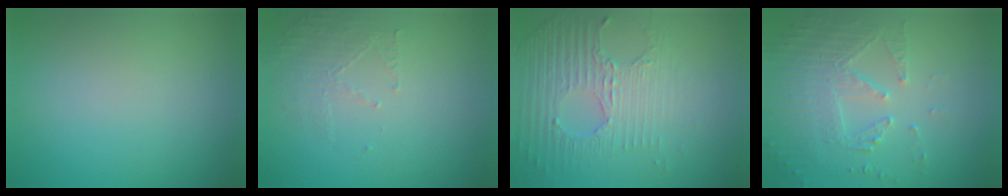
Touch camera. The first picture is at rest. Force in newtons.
{"total": 1.6, "press": 0.7, "slide": 1.4}
{"total": 5.0, "press": 3.2, "slide": 3.8}
{"total": 5.8, "press": 3.7, "slide": 4.4}